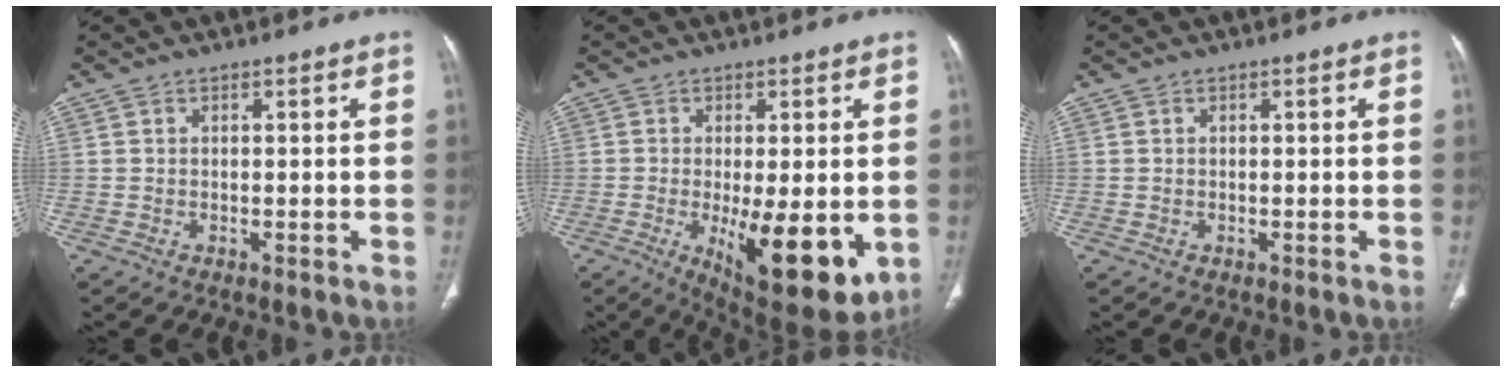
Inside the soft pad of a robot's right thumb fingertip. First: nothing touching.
{"total": 14.9, "force": [-3.2, 5.5, 13.4], "torque": [-0.187, -0.029, -0.031]}
{"total": 0.0}